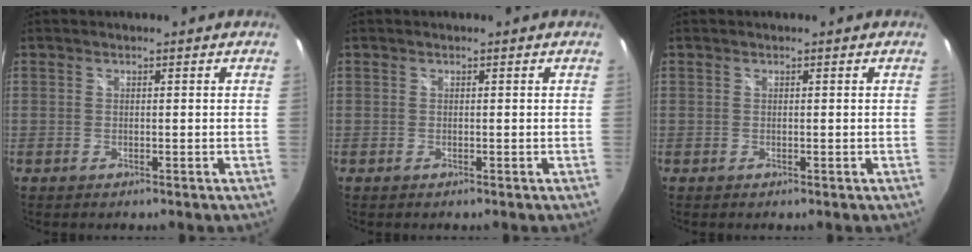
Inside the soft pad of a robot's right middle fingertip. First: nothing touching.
{"total": 0.0}
{"total": 0.0}